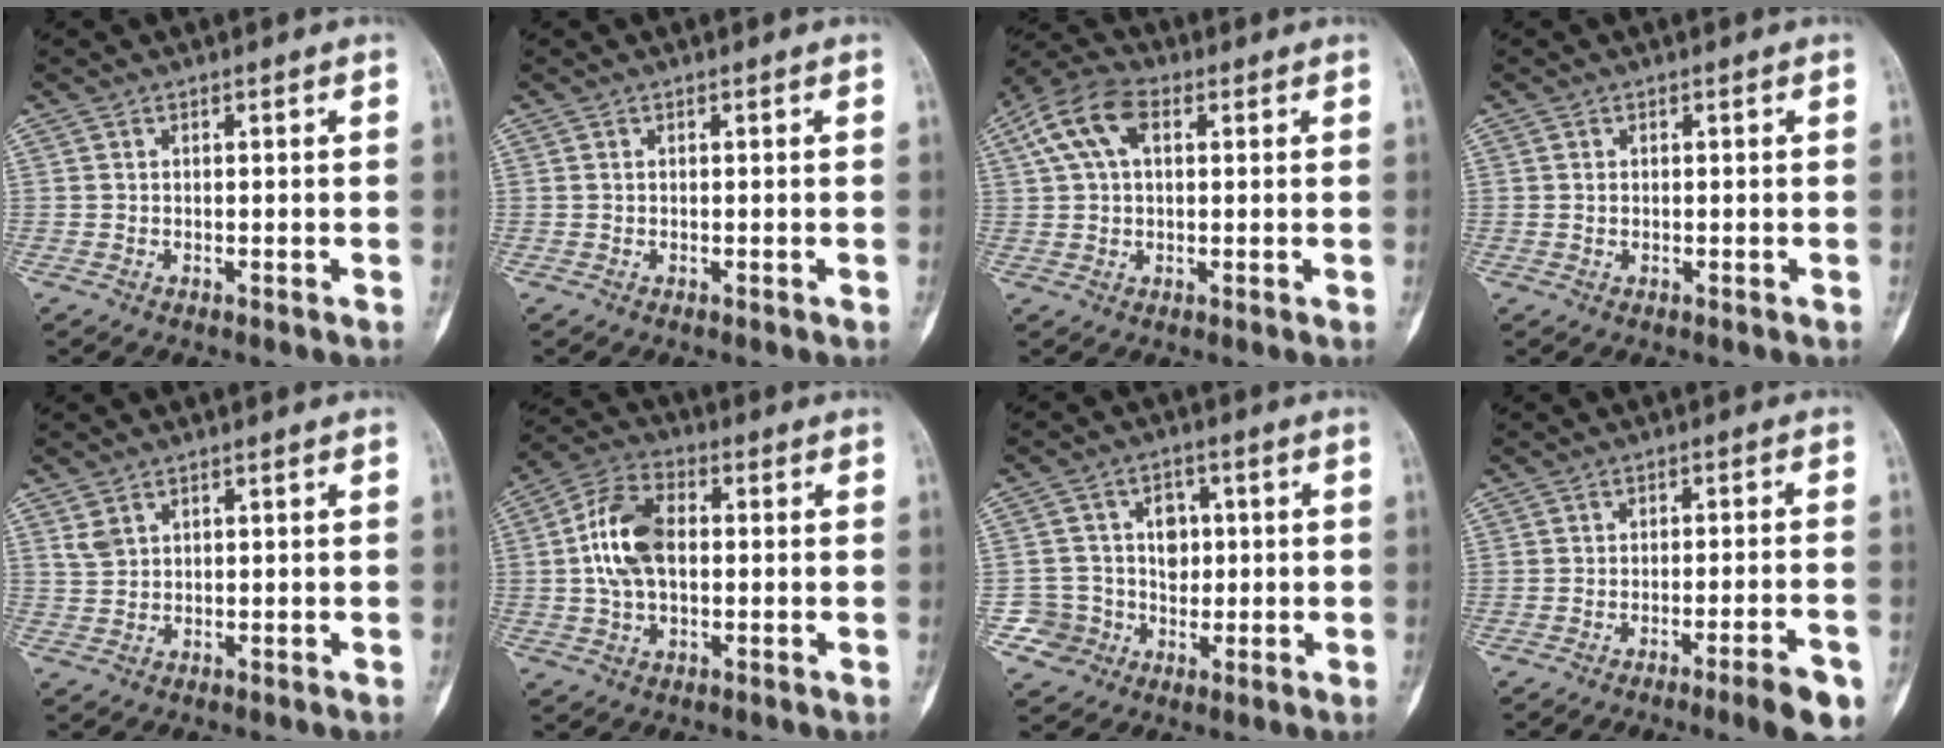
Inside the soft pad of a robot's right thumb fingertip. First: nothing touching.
{"total": 0.0}
{"total": 9.6, "force": [3.0, 5.5, 7.2], "torque": [-0.149, 0.027, 0.050]}
{"total": 0.6, "force": [-0.1, 0.3, 0.5], "torque": [-0.012, 0.000, 0.000]}
{"total": 2.0, "force": [1.1, 1.2, 1.1], "torque": [-0.022, 0.003, 0.030]}
{"total": 11.4, "force": [0.6, 6.9, 9.1], "torque": [-0.178, 0.022, 0.008]}
{"total": 8.9, "force": [-0.9, 8.7, 1.3], "torque": [0.027, 0.022, -0.010]}
{"total": 7.7, "force": [-4.5, 0.6, 6.2], "torque": [-0.077, 0.014, -0.061]}